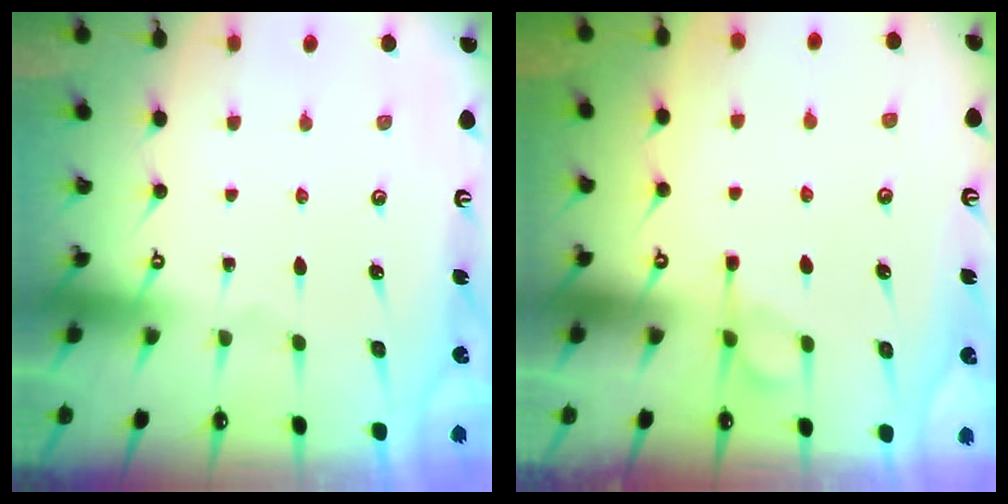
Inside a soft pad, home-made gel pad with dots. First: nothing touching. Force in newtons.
{"total": 1.1, "press": 0.0, "slide": 1.0}